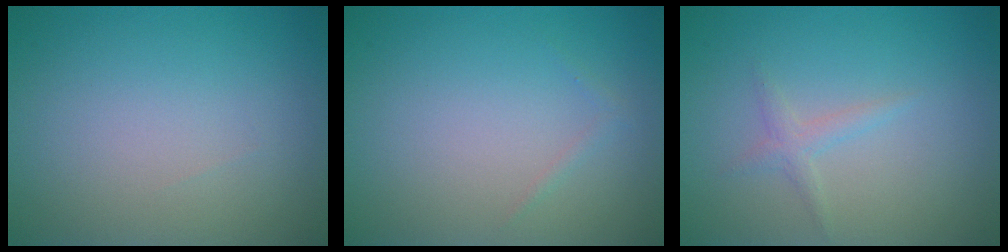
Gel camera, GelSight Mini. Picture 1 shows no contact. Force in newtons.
{"total": 0.5, "press": 0.5, "slide": 0.0}
{"total": 1.3, "press": 1.3, "slide": 0.1}